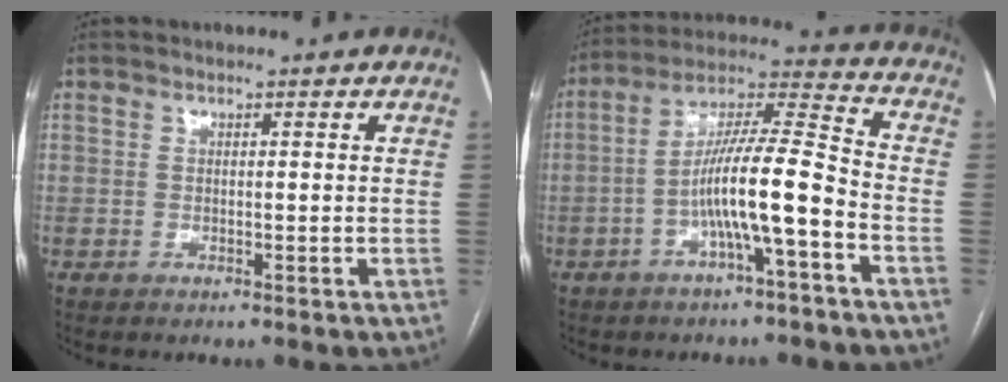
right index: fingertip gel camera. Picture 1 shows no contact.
{"total": 12.0, "force": [-4.1, 0.7, 11.2], "torque": [-0.202, 0.025, -0.074]}